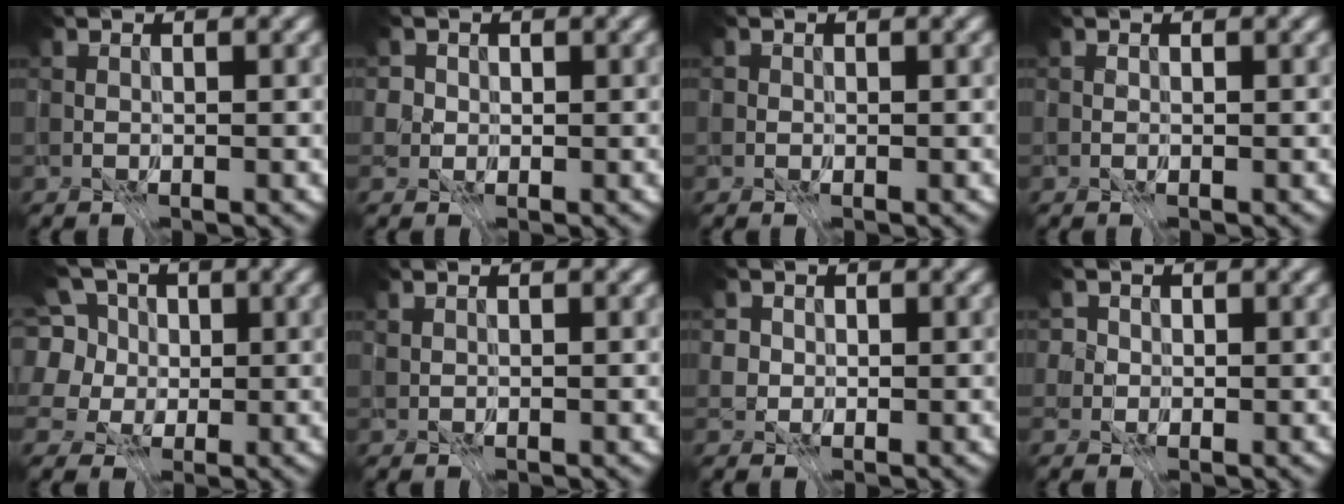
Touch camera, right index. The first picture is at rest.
{"total": 3.9, "force": [2.3, 2.8, 1.5], "torque": [-0.017, 0.004, 0.016]}
{"total": 1.8, "force": [0.8, 1.4, 0.8], "torque": [-0.005, 0.005, -0.003]}
{"total": 1.5, "force": [0.8, 1.0, 0.8], "torque": [-0.006, 0.006, 0.001]}
{"total": 5.7, "force": [2.4, 4.1, 3.2], "torque": [-0.069, 0.020, 0.015]}
{"total": 0.6, "force": [0.5, 0.3, 0.2], "torque": [-0.013, 0.001, 0.016]}
{"total": 3.6, "force": [2.2, 2.5, 1.4], "torque": [-0.012, -0.002, 0.020]}
{"total": 4.6, "force": [2.6, 3.2, 2.0], "torque": [-0.027, 0.006, 0.019]}